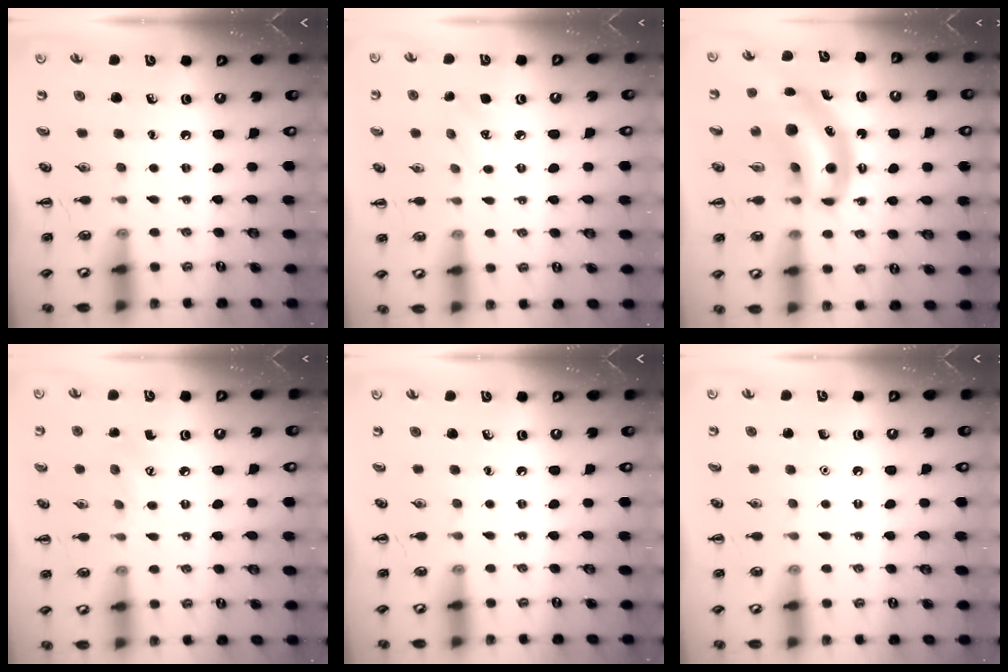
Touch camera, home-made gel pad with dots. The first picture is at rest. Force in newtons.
{"total": 4.5, "press": 4.3, "slide": 1.2}
{"total": 12.7, "press": 12.4, "slide": 3.1}
{"total": 5.5, "press": 5.4, "slide": 1.2}
{"total": 0.0}
{"total": 1.6, "press": 1.6, "slide": 0.1}